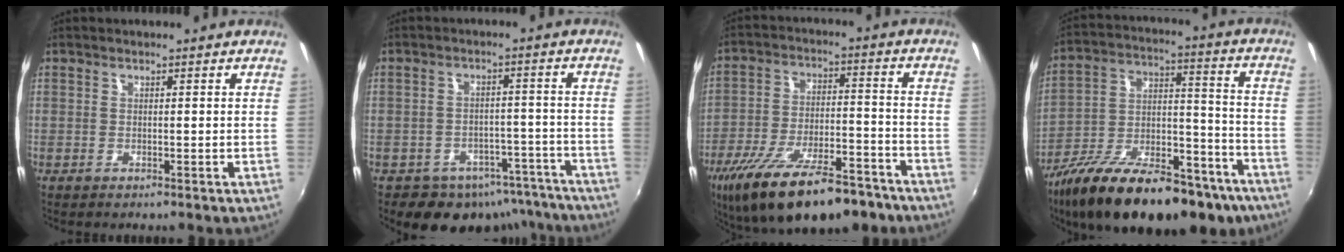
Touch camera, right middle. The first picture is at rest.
{"total": 12.6, "force": [-9.6, 7.4, 3.3], "torque": [-0.062, 0.022, -0.100]}
{"total": 23.1, "force": [-16.6, 8.0, 13.9], "torque": [-0.260, -0.038, -0.250]}
{"total": 29.6, "force": [-20.2, 11.7, 18.2], "torque": [-0.297, -0.011, -0.299]}